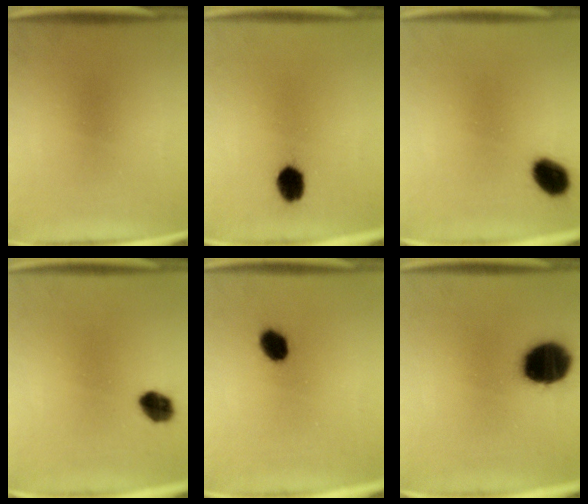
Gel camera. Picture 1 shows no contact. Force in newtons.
{"total": 5.6}
{"total": 7.4}
{"total": 5.6}
{"total": 5.1}
{"total": 18.1}